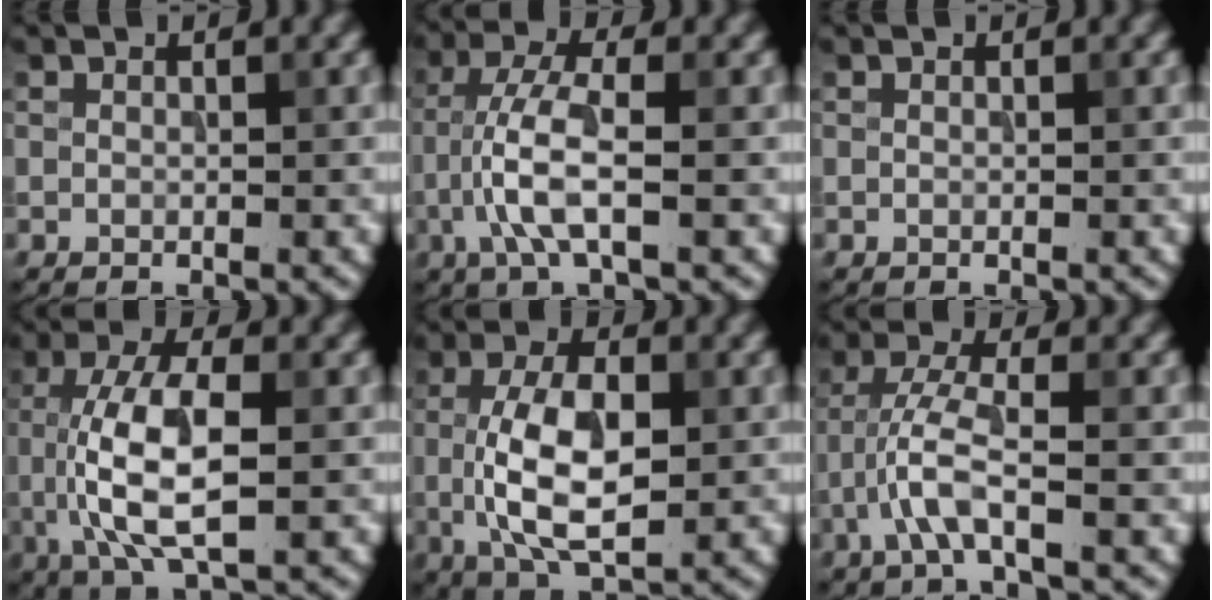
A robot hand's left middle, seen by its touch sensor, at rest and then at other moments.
{"total": 4.8, "force": [-1.5, 1.1, 4.4], "torque": [-0.100, 0.011, -0.035]}
{"total": 0.0}
{"total": 8.0, "force": [-0.4, 3.1, 7.4], "torque": [-0.156, 0.003, -0.007]}
{"total": 8.0, "force": [-0.4, 3.8, 7.0], "torque": [-0.149, 0.000, -0.007]}
{"total": 3.8, "force": [-1.7, 0.6, 3.4], "torque": [-0.078, 0.011, -0.042]}